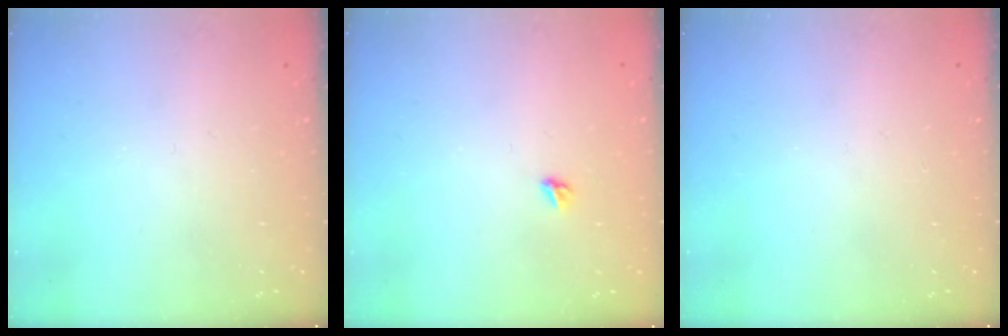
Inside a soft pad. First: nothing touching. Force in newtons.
{"total": 4.2, "press": 4.2, "slide": 0.5}
{"total": 0.0}